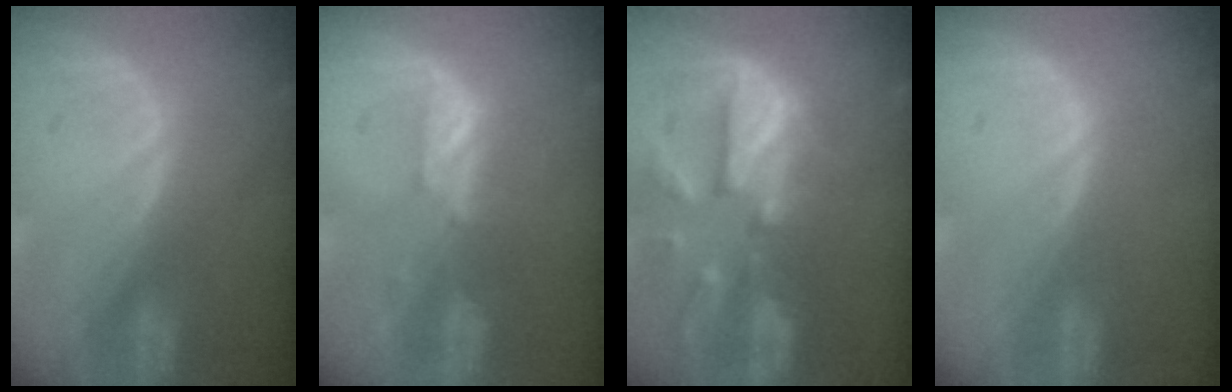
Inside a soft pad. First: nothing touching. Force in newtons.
{"total": 3.1, "press": 3.0, "slide": 0.3}
{"total": 12.2, "press": 10.6, "slide": 5.9}
{"total": 0.0}